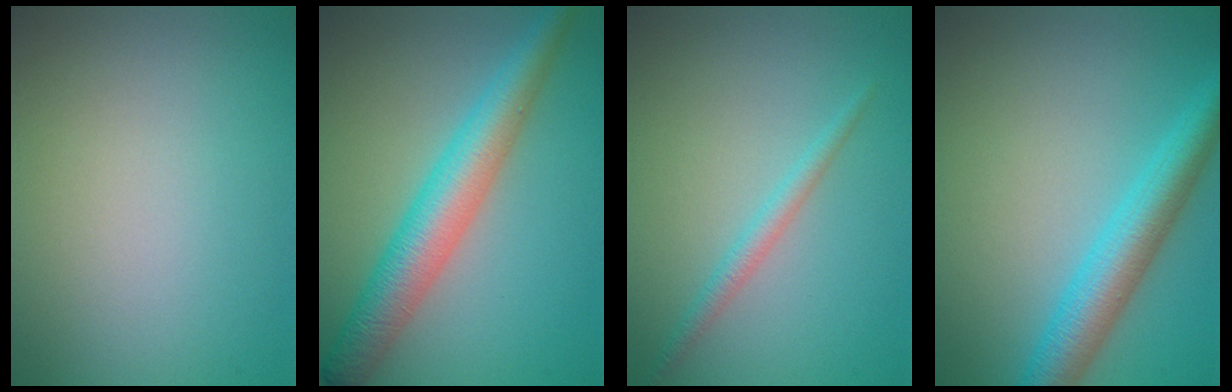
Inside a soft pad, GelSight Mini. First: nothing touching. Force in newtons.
{"total": 5.6, "press": 5.6, "slide": 0.1}
{"total": 1.5, "press": 1.5, "slide": 0.1}
{"total": 5.2, "press": 5.2, "slide": 0.2}